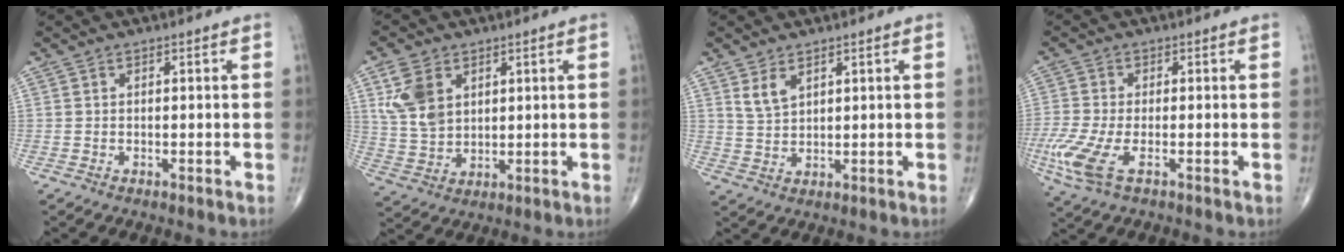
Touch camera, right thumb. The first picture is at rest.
{"total": 9.0, "force": [3.6, 6.1, 5.5], "torque": [-0.096, -0.009, 0.081]}
{"total": 3.7, "force": [2.2, 1.8, 2.3], "torque": [-0.041, -0.013, 0.051]}
{"total": 8.4, "force": [-3.4, 3.1, 7.0], "torque": [-0.183, -0.015, -0.068]}